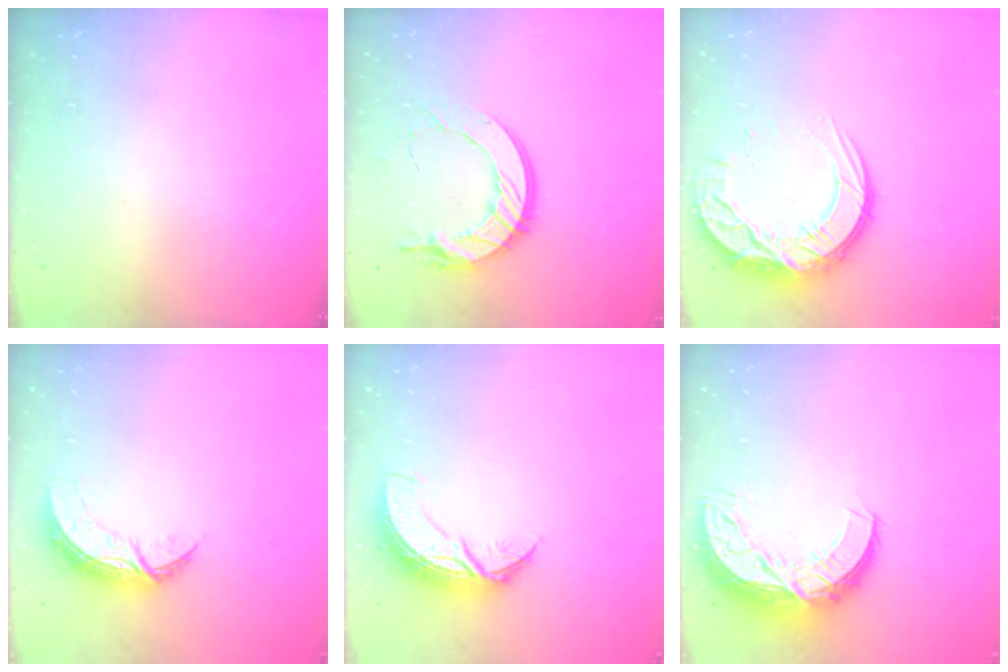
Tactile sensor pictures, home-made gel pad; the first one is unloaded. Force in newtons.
{"total": 14.6, "press": 14.5, "slide": 0.9}
{"total": 16.5, "press": 16.5, "slide": 1.4}
{"total": 7.8, "press": 7.8, "slide": 0.3}
{"total": 9.0, "press": 9.0, "slide": 0.6}
{"total": 13.5, "press": 13.5, "slide": 0.8}